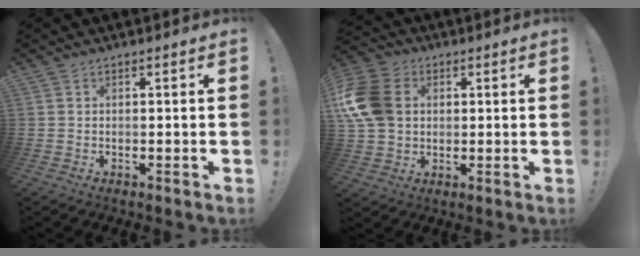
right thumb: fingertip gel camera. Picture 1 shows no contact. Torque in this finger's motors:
{"motor_torque": [1.52, 1.96, 0.18, 0.17, 0.43]}